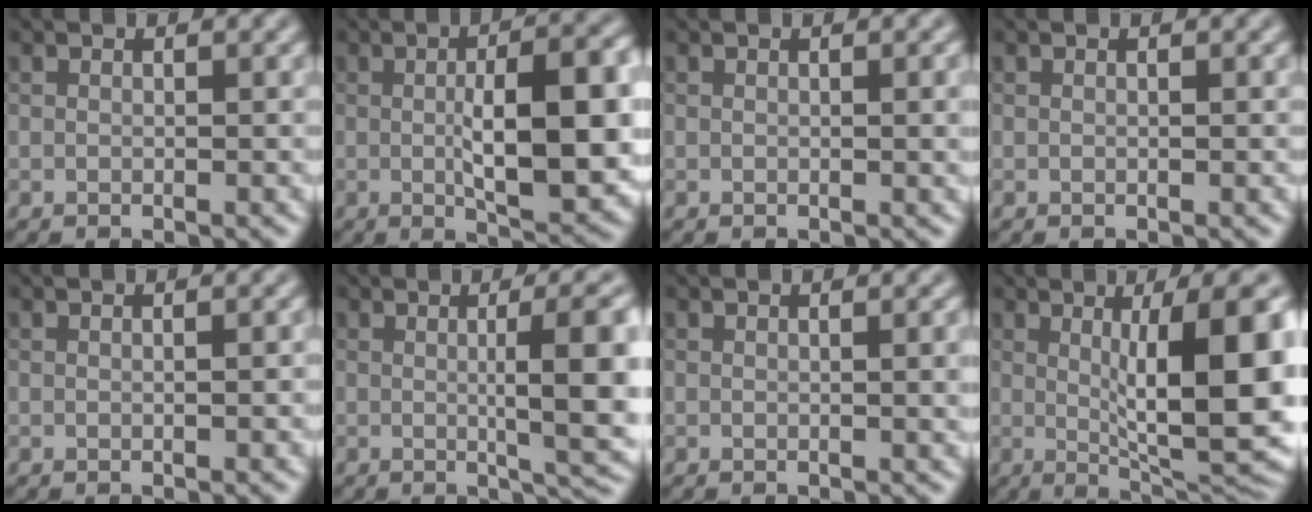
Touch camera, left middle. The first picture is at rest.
{"total": 10.3, "force": [-0.2, 3.3, 9.7], "torque": [-0.138, -0.005, 0.000]}
{"total": 1.2, "force": [0.1, 0.3, 1.2], "torque": [-0.013, 0.001, 0.000]}
{"total": 0.0}
{"total": 0.8, "force": [0.0, 0.1, 0.8], "torque": [-0.012, 0.000, -0.001]}
{"total": 8.6, "force": [0.3, 2.0, 8.4], "torque": [-0.100, 0.006, 0.005]}
{"total": 1.8, "force": [0.1, 0.5, 1.7], "torque": [-0.019, 0.002, 0.000]}
{"total": 11.8, "force": [1.3, 2.9, 11.3], "torque": [-0.150, -0.006, 0.028]}